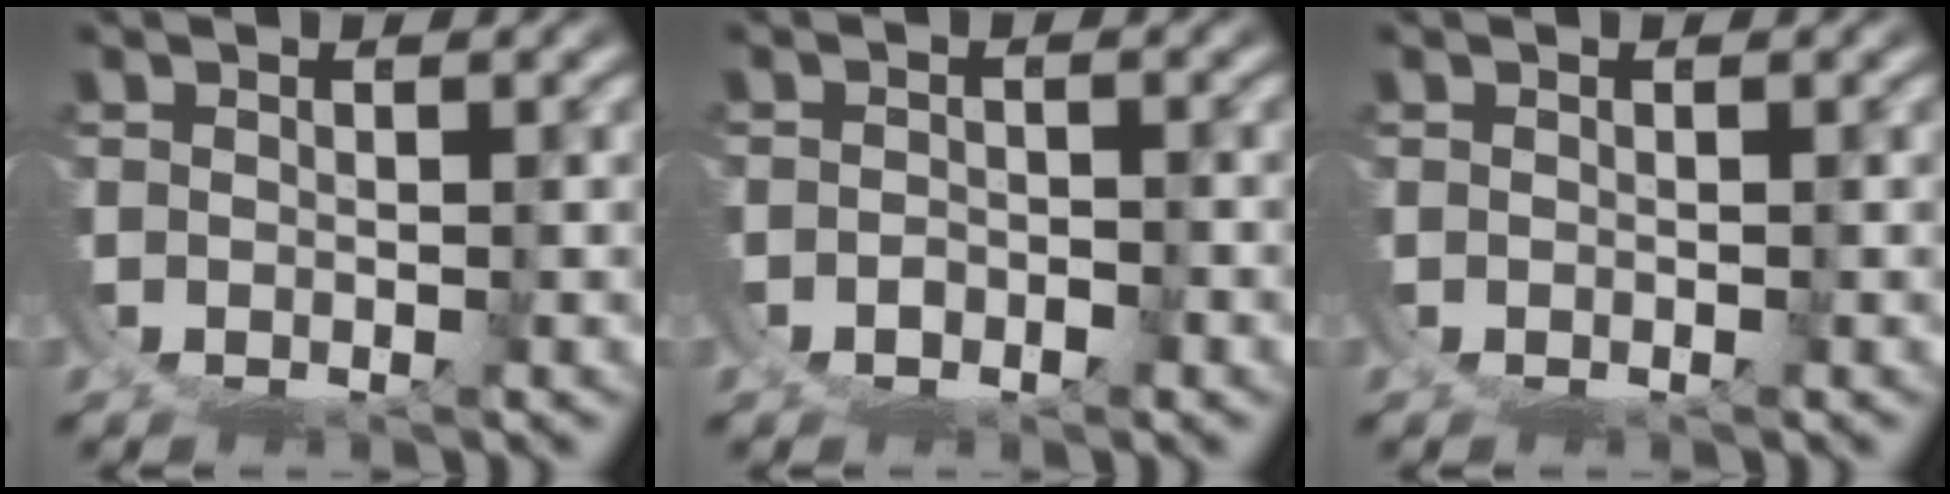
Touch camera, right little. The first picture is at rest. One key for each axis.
{"total": 1.4, "fx": -0.7, "fy": 1.2, "fz": 0.0, "tx": -0.005, "ty": -0.009, "tz": -0.010}
{"total": 0.0}